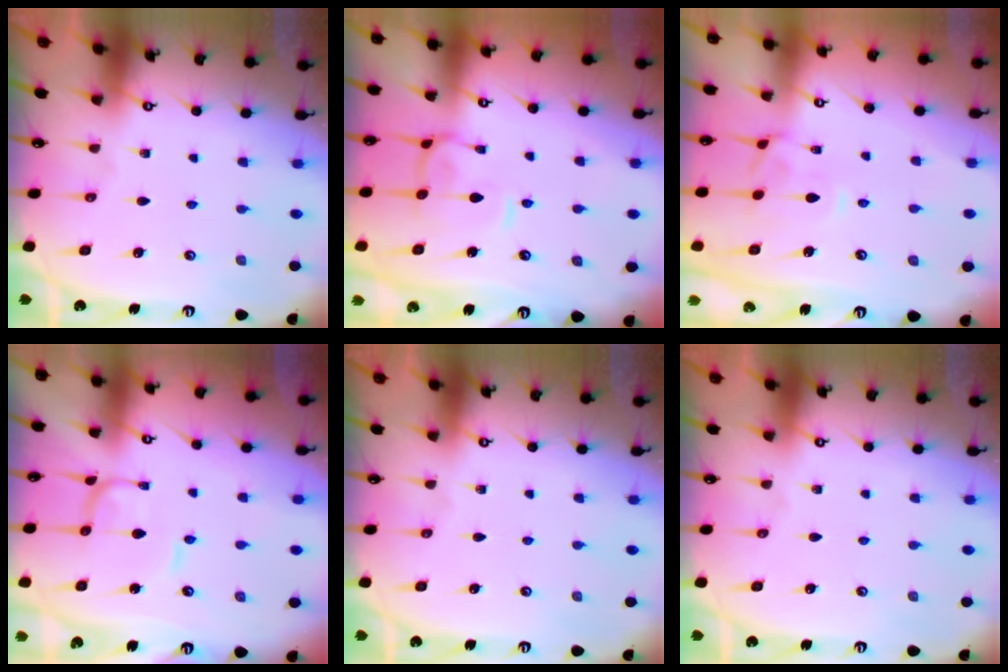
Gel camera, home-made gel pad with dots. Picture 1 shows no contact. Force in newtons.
{"total": 2.2, "press": 2.0, "slide": 0.7}
{"total": 0.7, "press": 0.3, "slide": 0.6}
{"total": 1.2, "press": 1.2, "slide": 0.3}
{"total": 0.0}
{"total": 0.0}